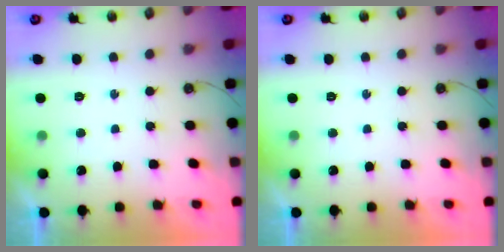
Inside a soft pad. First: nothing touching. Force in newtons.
{"total": 0.0}